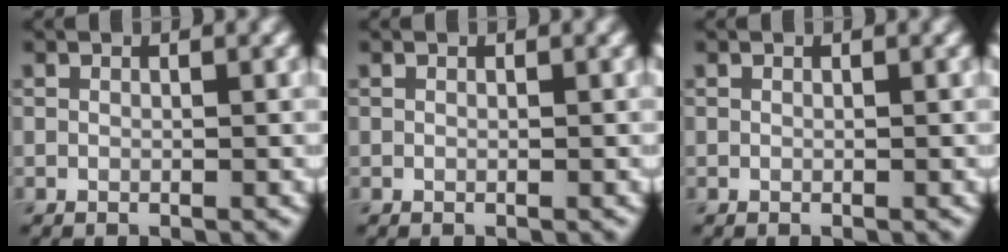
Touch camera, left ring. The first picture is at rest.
{"total": 0.0}
{"total": 0.0}